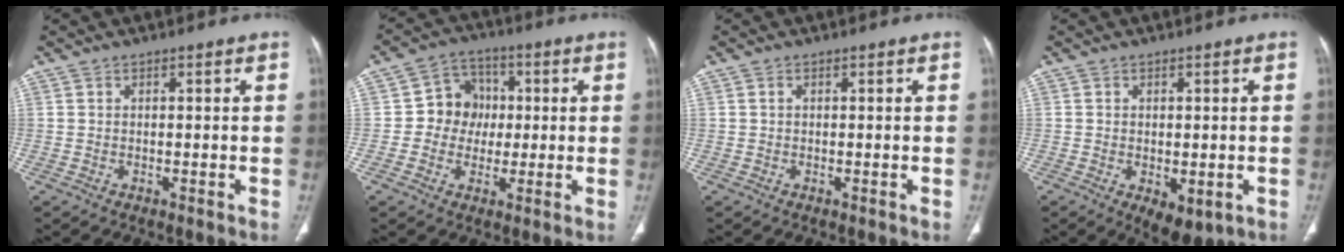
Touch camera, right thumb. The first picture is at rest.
{"total": 8.1, "force": [0.0, 7.4, 3.3], "torque": [-0.006, 0.016, -0.011]}
{"total": 0.0}
{"total": 5.3, "force": [-1.3, 3.3, 4.0], "torque": [-0.040, 0.000, 0.003]}